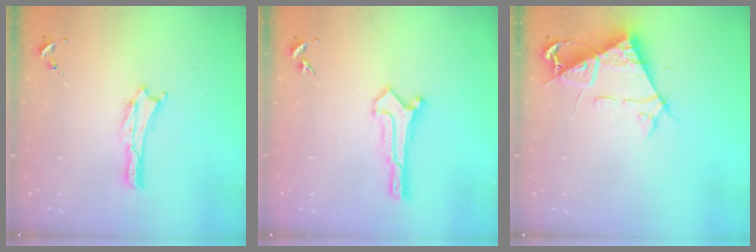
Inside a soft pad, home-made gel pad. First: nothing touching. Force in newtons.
{"total": 0.6, "press": 0.6, "slide": 0.0}
{"total": 7.6, "press": 7.6, "slide": 1.0}